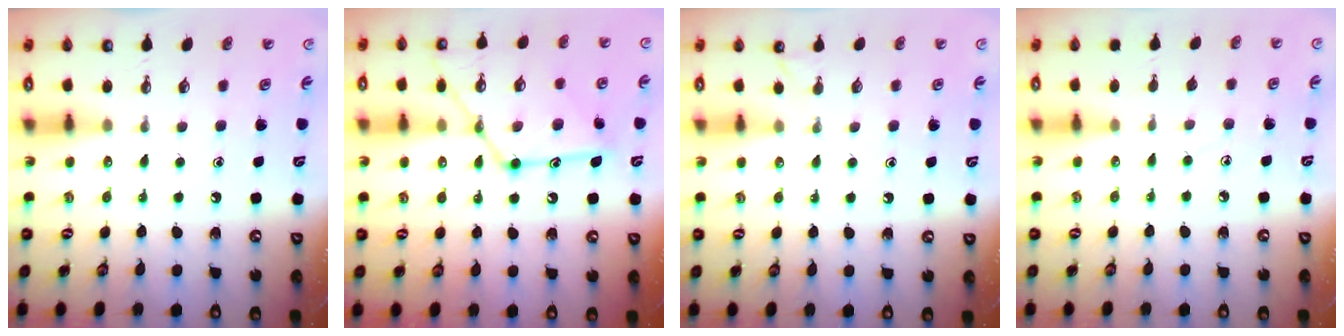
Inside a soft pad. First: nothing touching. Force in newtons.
{"total": 16.8, "press": 16.7, "slide": 1.6}
{"total": 3.0, "press": 3.0, "slide": 0.3}
{"total": 3.6, "press": 3.5, "slide": 0.4}